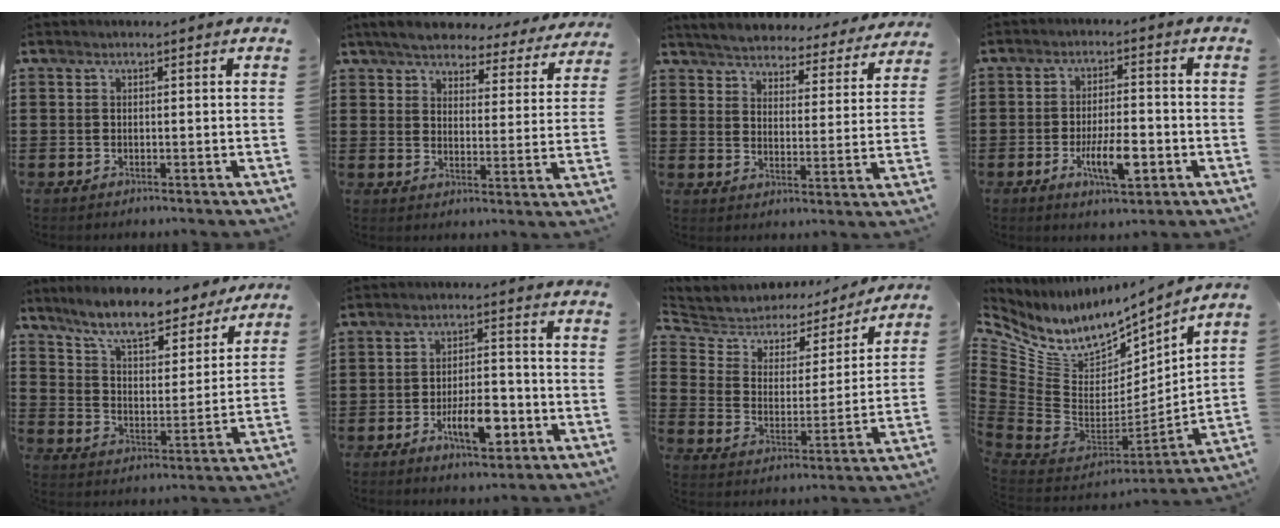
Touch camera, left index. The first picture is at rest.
{"total": 5.5, "force": [5.3, 0.8, 1.2], "torque": [-0.051, -0.028, 0.091]}
{"total": 4.5, "force": [4.5, 0.1, 0.1], "torque": [-0.030, -0.036, 0.074]}
{"total": 7.3, "force": [-2.5, 2.5, 6.4], "torque": [-0.122, -0.011, -0.048]}
{"total": 9.2, "force": [8.0, 1.2, 4.4], "torque": [-0.114, -0.038, 0.139]}
{"total": 7.7, "force": [-3.2, 3.2, 6.2], "torque": [-0.103, 0.001, -0.057]}
{"total": 4.2, "force": [3.3, 2.5, 0.6], "torque": [-0.041, -0.023, 0.049]}
{"total": 8.6, "force": [6.1, 4.7, 3.9], "torque": [-0.125, -0.060, 0.107]}